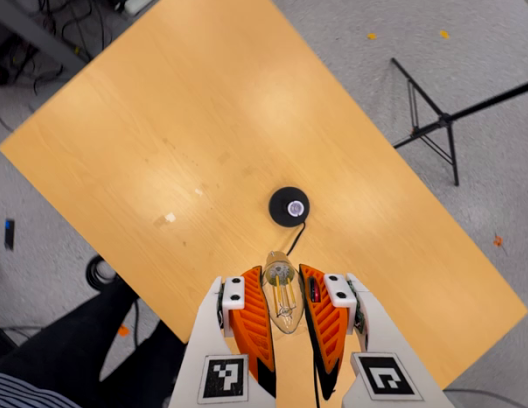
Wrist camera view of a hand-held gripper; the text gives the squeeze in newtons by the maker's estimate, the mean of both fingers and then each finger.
{"total": 20.9, "left": 23.9, "right": 17.8}